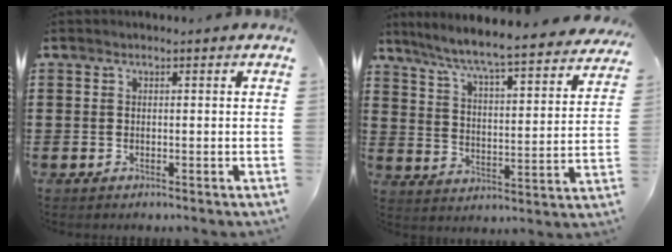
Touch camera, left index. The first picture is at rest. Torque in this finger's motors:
{"motor_torque": [2.14, 0.00, 0.79, 0.21]}